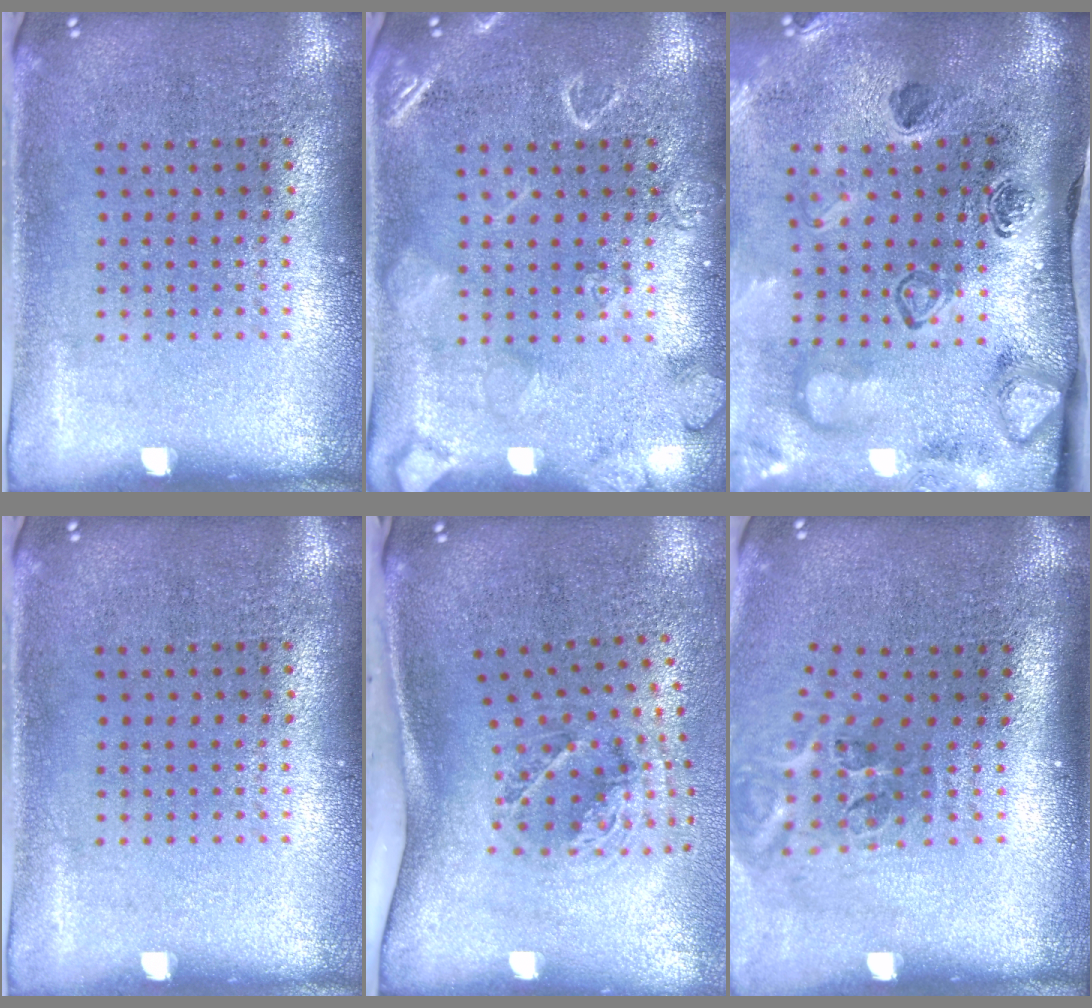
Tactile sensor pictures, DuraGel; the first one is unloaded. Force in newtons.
{"total": 2.9, "press": 2.9, "slide": 0.4}
{"total": 4.5, "press": 3.1, "slide": 3.3}
{"total": 0.0}
{"total": 1.9, "press": 1.2, "slide": 1.4}
{"total": 2.2, "press": 1.3, "slide": 1.7}